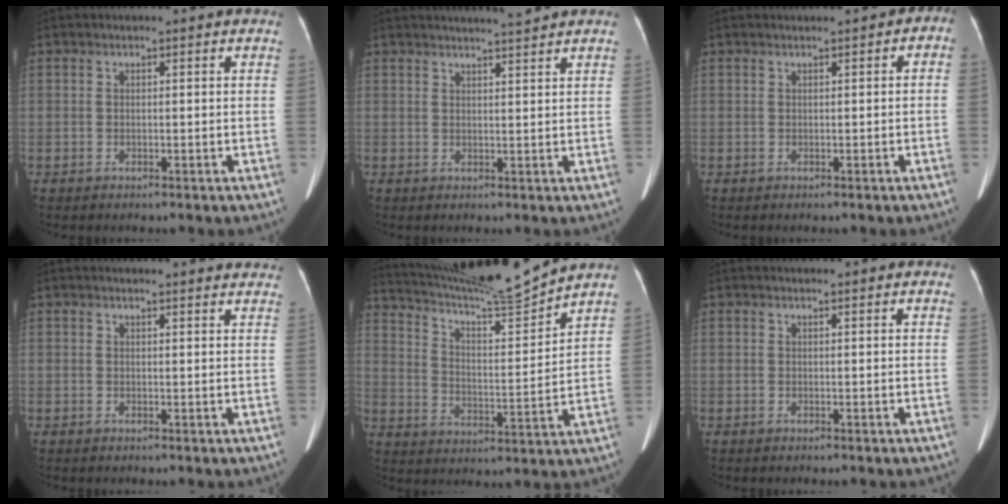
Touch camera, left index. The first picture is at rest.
{"total": 4.8, "force": [4.4, -1.0, 1.5], "torque": [-0.022, 0.002, 0.059]}
{"total": 1.9, "force": [0.0, 1.0, 1.6], "torque": [-0.019, 0.017, 0.000]}
{"total": 10.2, "force": [9.8, 1.4, 2.5], "torque": [-0.015, 0.010, 0.092]}
{"total": 15.4, "force": [14.5, -2.0, 4.8], "torque": [-0.097, -0.031, 0.238]}
{"total": 2.2, "force": [2.0, 0.2, 0.9], "torque": [-0.013, 0.018, 0.023]}